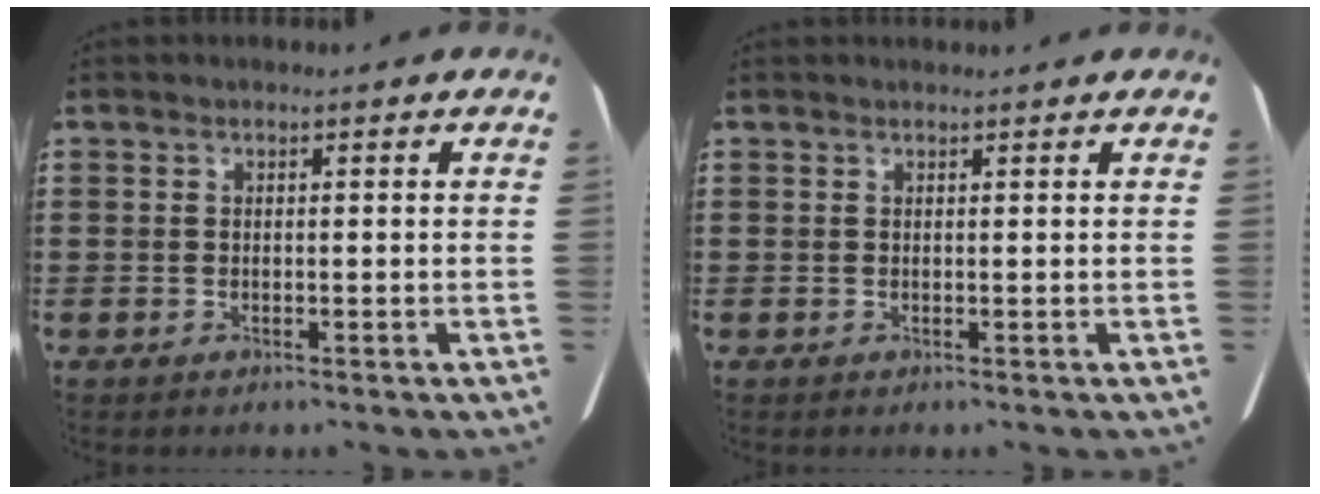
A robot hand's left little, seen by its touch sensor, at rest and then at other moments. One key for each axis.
{"total": 0.5, "fx": 0.5, "fy": 0.0, "fz": 0.1, "tx": 0.005, "ty": -0.002, "tz": 0.008}